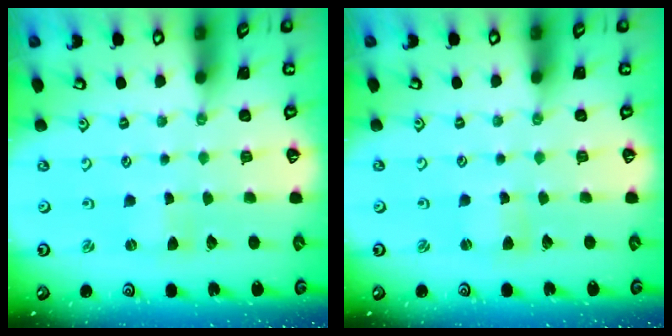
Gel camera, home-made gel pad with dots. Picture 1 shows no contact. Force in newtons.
{"total": 2.2, "press": 2.1, "slide": 0.3}